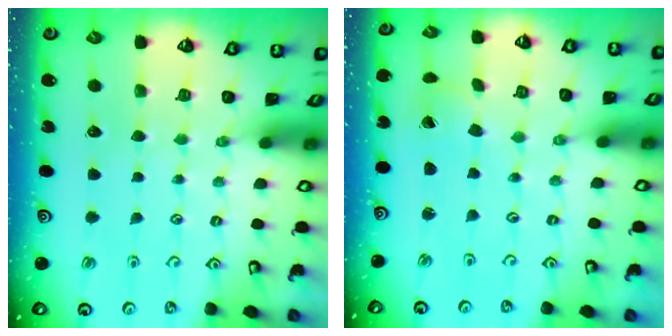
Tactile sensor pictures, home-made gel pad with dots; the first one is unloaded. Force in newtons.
{"total": 1.3, "press": 1.2, "slide": 0.2}